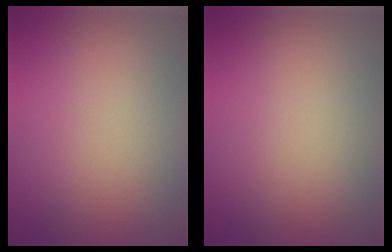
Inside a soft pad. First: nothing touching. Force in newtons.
{"total": 0.0}